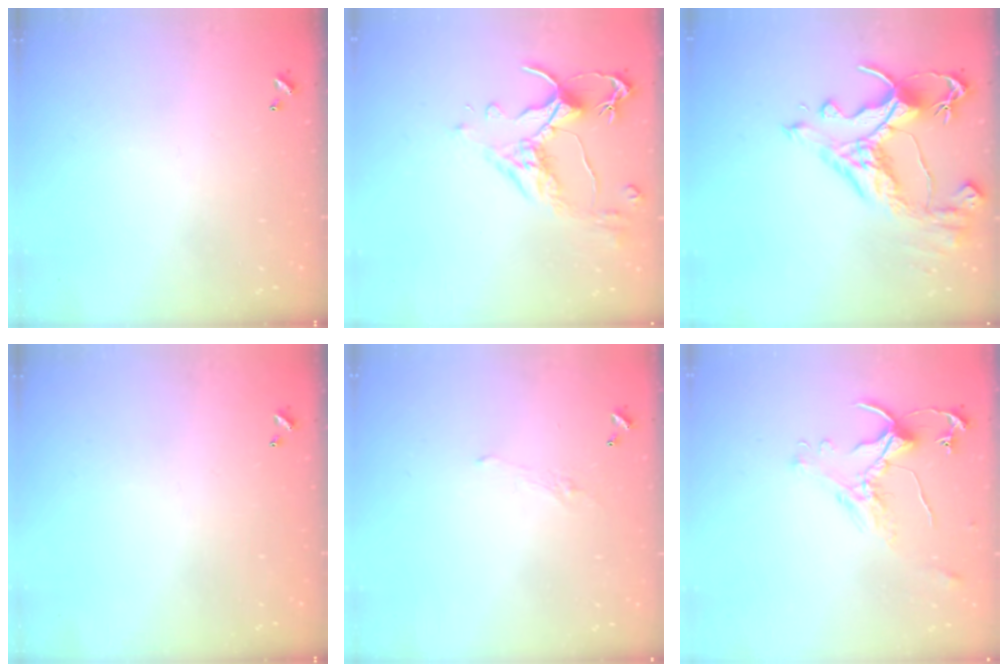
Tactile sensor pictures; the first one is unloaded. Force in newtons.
{"total": 2.6, "press": 2.2, "slide": 1.3}
{"total": 7.9, "press": 7.7, "slide": 1.7}
{"total": 0.0}
{"total": 1.6, "press": 1.5, "slide": 0.7}
{"total": 0.8, "press": 0.7, "slide": 0.3}